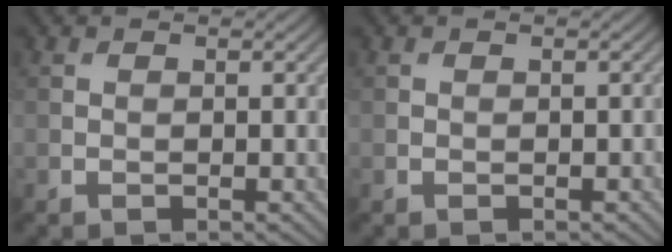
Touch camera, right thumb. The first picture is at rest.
{"total": 0.0}